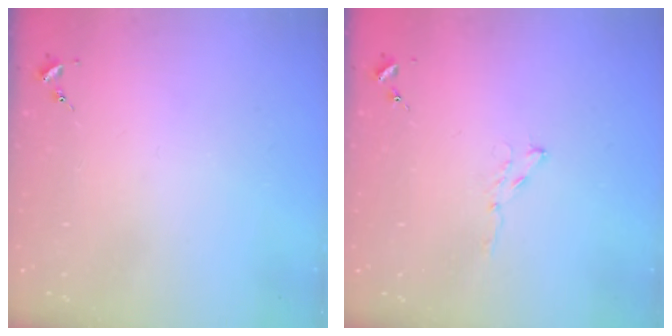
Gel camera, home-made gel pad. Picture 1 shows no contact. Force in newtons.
{"total": 3.5, "press": 3.5, "slide": 0.4}